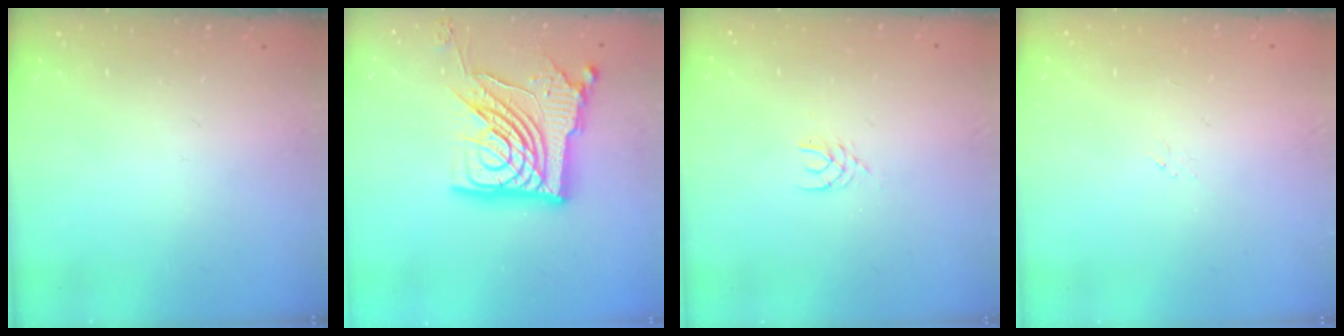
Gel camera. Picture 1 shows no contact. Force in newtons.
{"total": 22.5, "press": 22.4, "slide": 2.7}
{"total": 2.9, "press": 2.9, "slide": 0.4}
{"total": 0.9, "press": 0.8, "slide": 0.4}